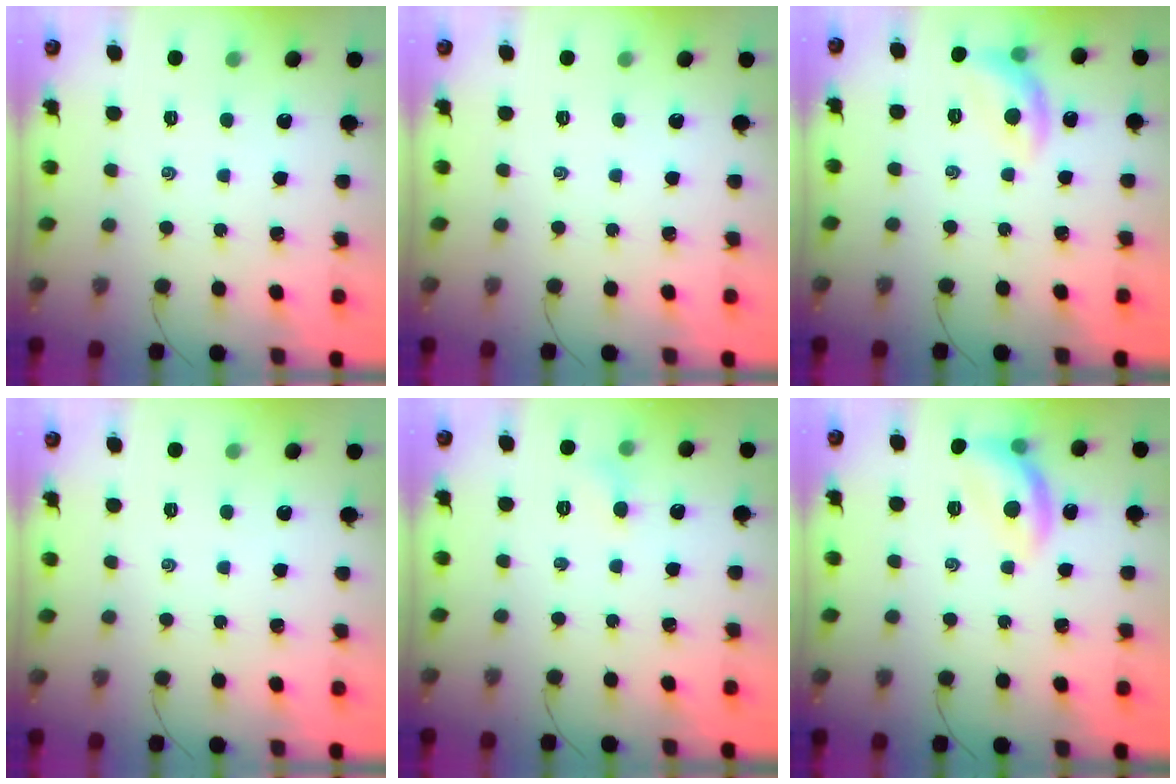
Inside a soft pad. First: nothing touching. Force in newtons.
{"total": 0.0}
{"total": 9.8, "press": 9.8, "slide": 0.4}
{"total": 0.0}
{"total": 3.8, "press": 3.6, "slide": 1.3}
{"total": 12.2, "press": 12.2, "slide": 0.7}